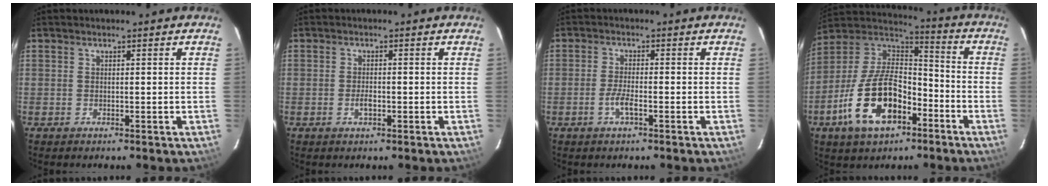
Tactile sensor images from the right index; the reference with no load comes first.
{"total": 1.9, "force": [-0.8, 0.9, 1.4], "torque": [-0.028, -0.001, -0.014]}
{"total": 3.0, "force": [-1.5, 0.5, 2.5], "torque": [-0.059, -0.002, -0.031]}
{"total": 19.4, "force": [-8.7, 10.2, 13.9], "torque": [-0.291, -0.001, -0.153]}